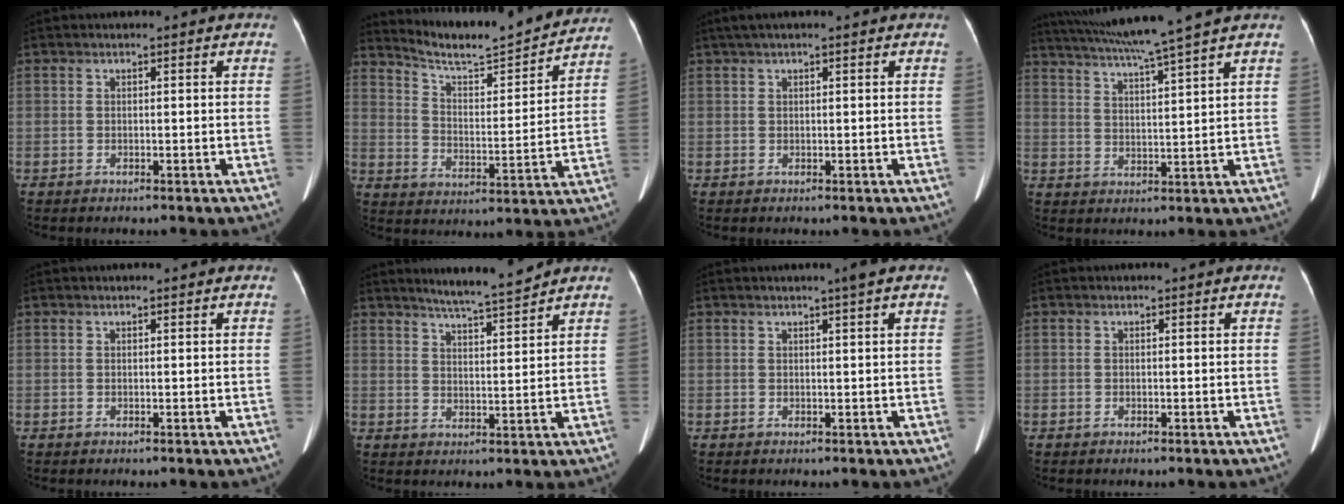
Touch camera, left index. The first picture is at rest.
{"total": 15.8, "force": [15.2, 0.6, 4.4], "torque": [-0.080, -0.020, 0.223]}
{"total": 3.5, "force": [2.6, 0.1, 2.4], "torque": [-0.041, 0.035, 0.044]}
{"total": 12.0, "force": [10.1, -2.3, 5.9], "torque": [-0.105, 0.000, 0.160]}
{"total": 0.9, "force": [0.8, 0.0, 0.4], "torque": [-0.006, 0.014, 0.015]}
{"total": 6.5, "force": [6.0, -0.9, 2.3], "torque": [-0.047, -0.007, 0.100]}
{"total": 1.5, "force": [1.0, -0.4, 1.0], "torque": [-0.019, -0.002, 0.019]}
{"total": 0.0}